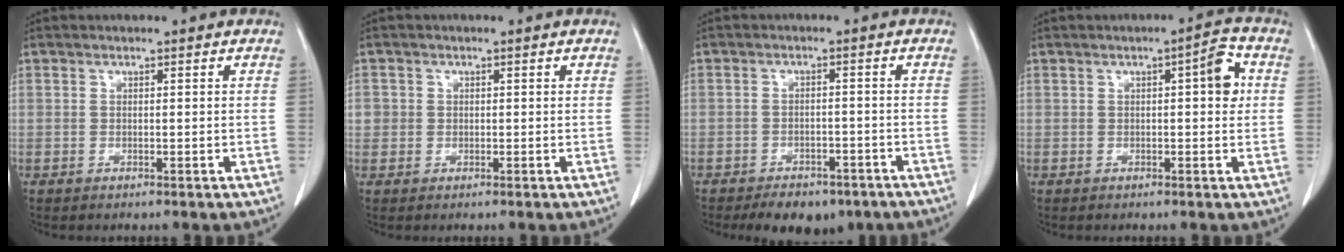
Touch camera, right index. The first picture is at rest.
{"total": 2.0, "force": [0.1, 2.0, 0.3], "torque": [0.003, 0.005, 0.003]}
{"total": 8.1, "force": [-6.1, 3.9, 3.6], "torque": [-0.043, 0.003, -0.080]}
{"total": 4.4, "force": [0.8, 1.0, 4.2], "torque": [-0.053, 0.008, 0.005]}